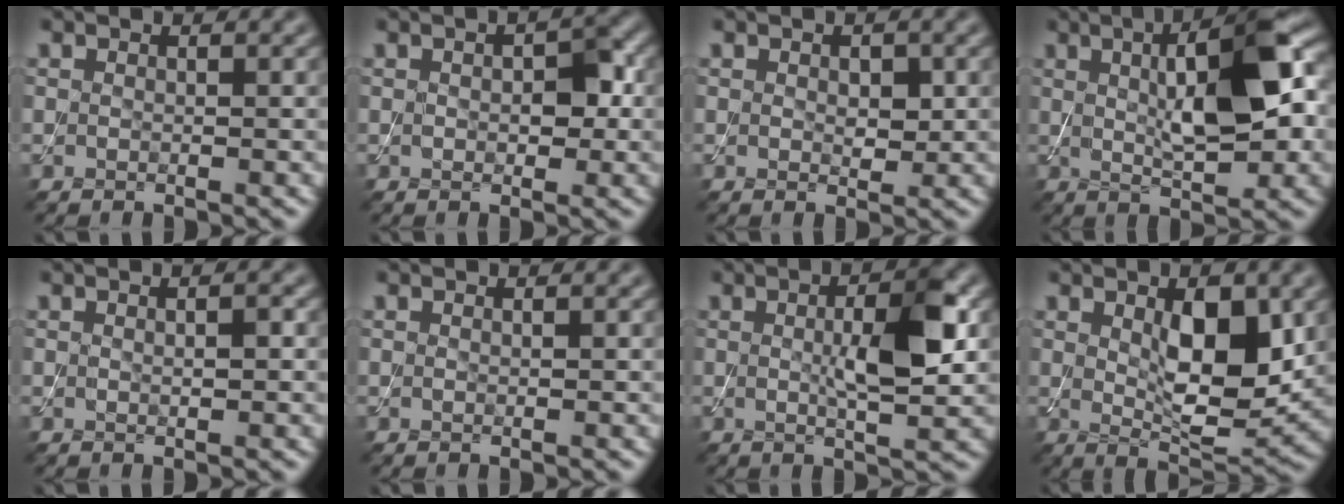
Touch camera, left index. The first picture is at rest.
{"total": 3.2, "force": [0.1, 1.8, 2.6], "torque": [-0.041, 0.003, 0.001]}
{"total": 1.8, "force": [0.2, 1.1, 1.4], "torque": [-0.023, -0.003, 0.006]}
{"total": 9.3, "force": [1.7, 2.8, 8.6], "torque": [-0.135, 0.004, 0.029]}
{"total": 0.9, "force": [0.1, 0.2, 0.9], "torque": [-0.018, 0.000, 0.000]}
{"total": 0.0}
{"total": 5.6, "force": [0.5, 1.3, 5.5], "torque": [-0.095, 0.003, 0.009]}
{"total": 7.1, "force": [1.2, 3.0, 6.3], "torque": [-0.100, -0.010, 0.025]}